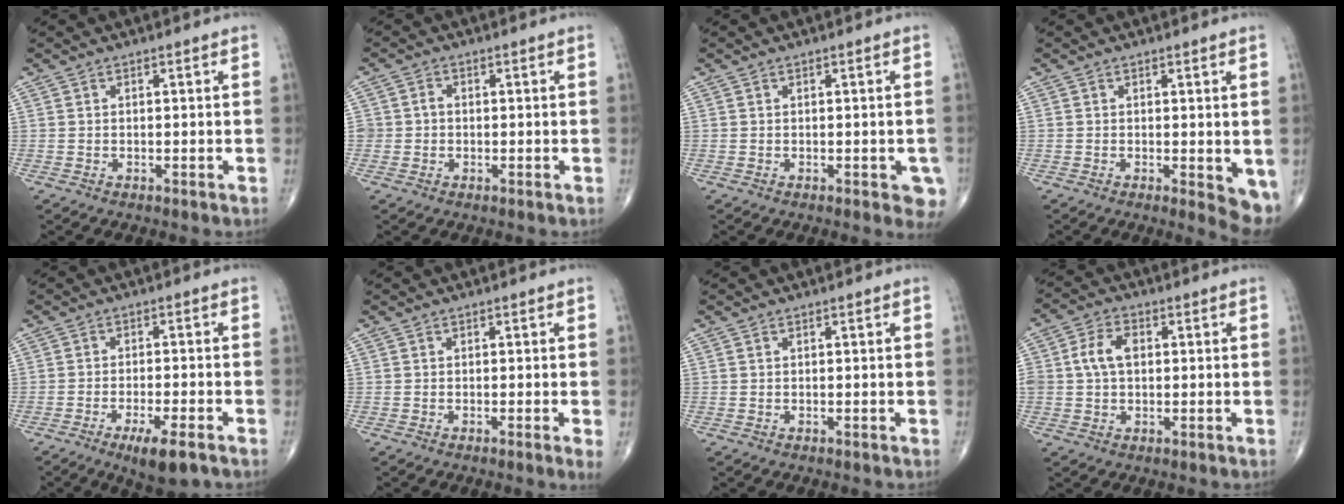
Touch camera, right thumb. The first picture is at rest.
{"total": 2.1, "force": [-0.1, 1.9, 0.9], "torque": [-0.005, 0.005, -0.004]}
{"total": 3.8, "force": [-1.3, 1.6, 3.2], "torque": [-0.013, -0.002, -0.014]}
{"total": 4.9, "force": [-0.4, 1.6, 4.6], "torque": [-0.050, -0.013, -0.003]}
{"total": 6.9, "force": [-4.0, 1.4, 5.4], "torque": [-0.089, 0.001, -0.062]}
{"total": 1.5, "force": [-0.2, -0.1, 1.5], "torque": [-0.028, -0.006, -0.005]}
{"total": 0.0}
{"total": 6.2, "force": [0.7, 4.2, 4.5], "torque": [-0.084, 0.013, 0.011]}